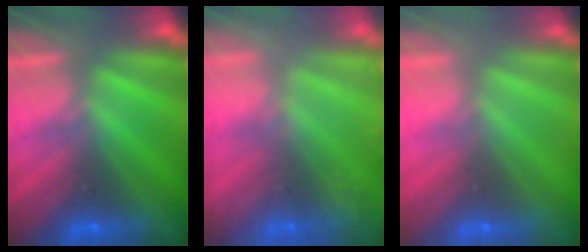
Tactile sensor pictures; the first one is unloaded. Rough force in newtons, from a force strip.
{"total": 7.7}
{"total": 3.0}